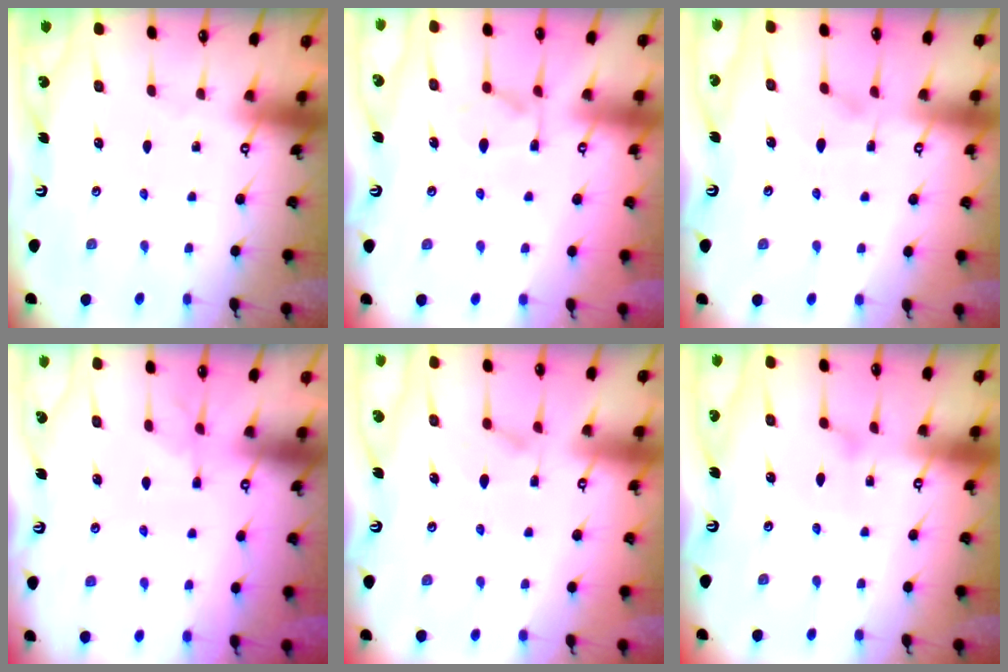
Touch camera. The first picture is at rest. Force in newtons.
{"total": 4.3, "press": 4.1, "slide": 1.4}
{"total": 1.1, "press": 0.6, "slide": 0.9}
{"total": 1.7, "press": 1.3, "slide": 1.1}
{"total": 1.3, "press": 0.1, "slide": 1.3}
{"total": 3.6, "press": 3.5, "slide": 0.4}